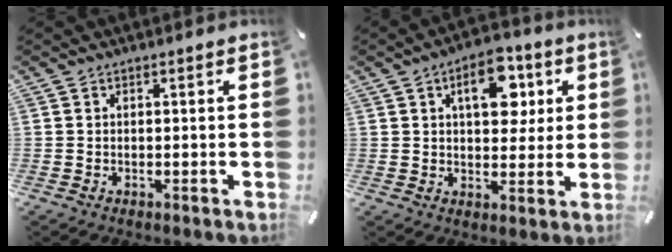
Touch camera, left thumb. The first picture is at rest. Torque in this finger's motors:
{"motor_torque": [0.40, 0.52, 1.24, -0.72, 0.31]}